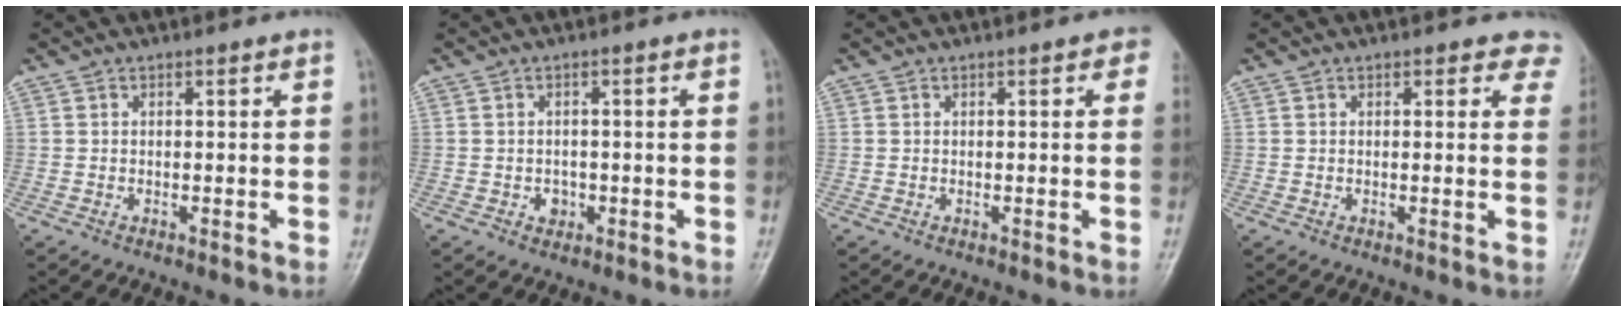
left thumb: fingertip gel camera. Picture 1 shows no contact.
{"total": 2.3, "force": [-0.8, 1.9, 1.0], "torque": [-0.003, 0.005, -0.009]}
{"total": 2.4, "force": [1.0, 1.0, 2.0], "torque": [-0.008, 0.002, 0.004]}
{"total": 4.1, "force": [3.1, 2.1, 1.6], "torque": [0.017, -0.010, 0.016]}